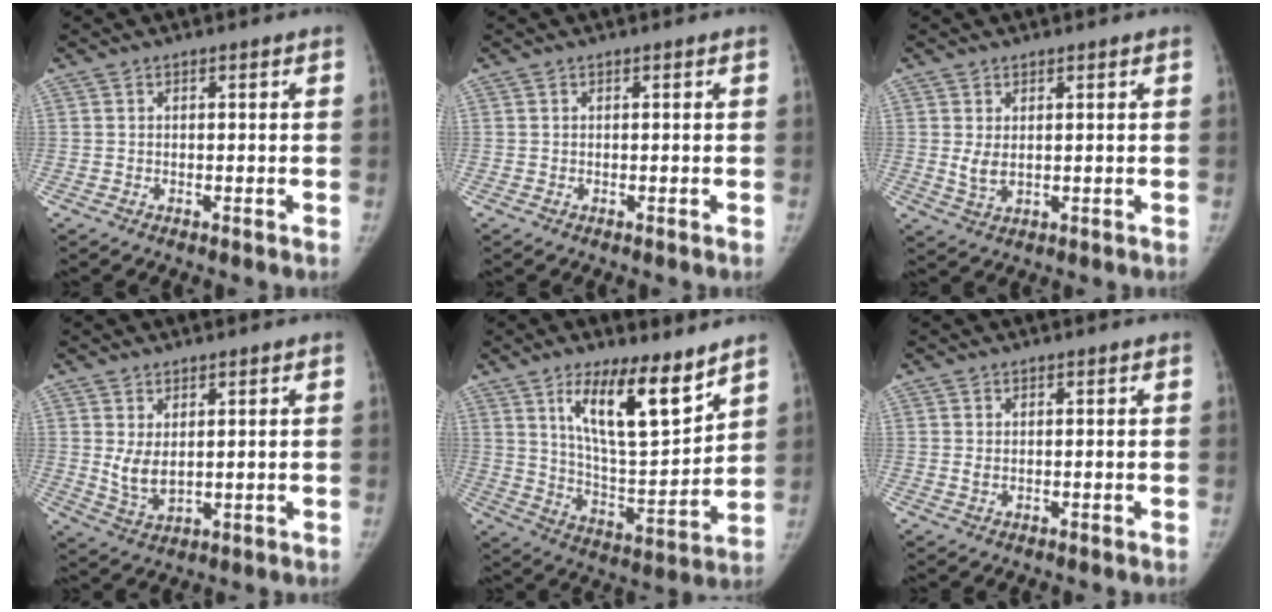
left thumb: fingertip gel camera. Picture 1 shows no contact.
{"total": 0.0}
{"total": 3.1, "force": [0.7, 1.7, 2.4], "torque": [-0.044, -0.009, 0.022]}
{"total": 5.1, "force": [1.3, 2.8, 4.1], "torque": [-0.072, -0.017, 0.037]}
{"total": 16.2, "force": [9.9, 4.9, 11.9], "torque": [-0.169, -0.070, 0.183]}
{"total": 0.6, "force": [0.2, 0.4, 0.4], "torque": [-0.008, -0.002, 0.005]}